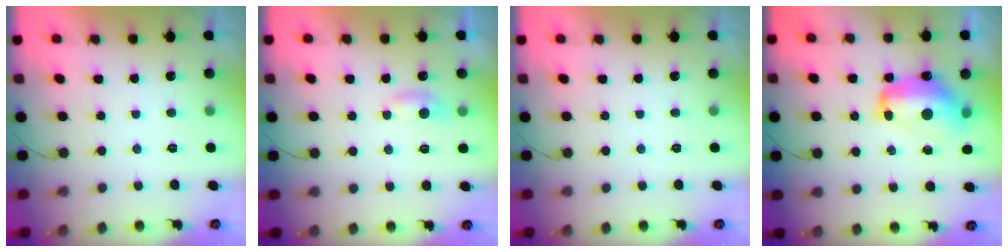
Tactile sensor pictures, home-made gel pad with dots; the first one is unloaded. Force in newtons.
{"total": 4.9, "press": 4.9, "slide": 0.5}
{"total": 0.0}
{"total": 13.5, "press": 13.4, "slide": 1.0}